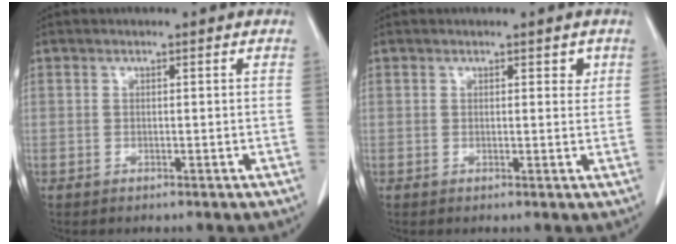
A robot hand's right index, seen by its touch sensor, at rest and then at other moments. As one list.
[{"total": 1.4, "force": [0.8, 0.8, 0.8], "torque": [-0.006, -0.003, 0.007]}]